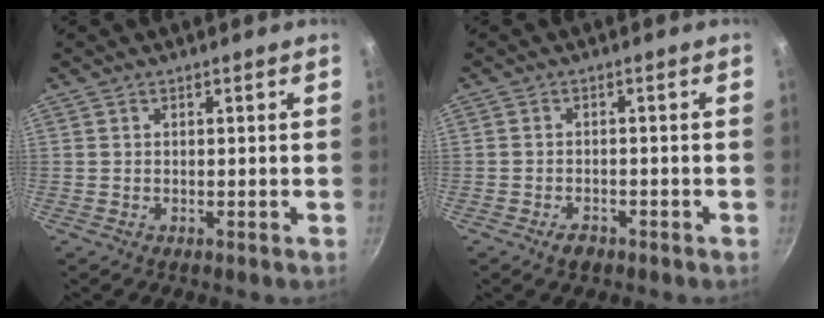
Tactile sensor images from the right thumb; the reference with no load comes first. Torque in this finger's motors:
{"motor_torque": [-0.15, 0.07, 0.63, -0.14, 0.04]}